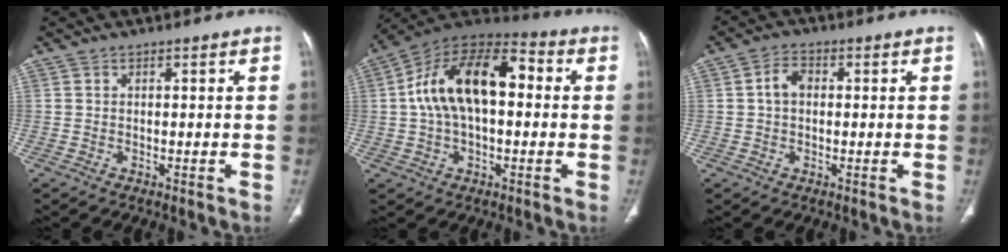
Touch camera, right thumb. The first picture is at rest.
{"total": 18.6, "force": [1.9, 10.3, 15.4], "torque": [-0.257, 0.043, 0.024]}
{"total": 4.0, "force": [0.4, 2.8, 2.8], "torque": [-0.049, 0.014, 0.004]}